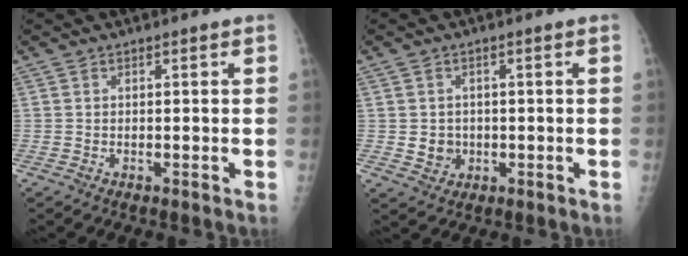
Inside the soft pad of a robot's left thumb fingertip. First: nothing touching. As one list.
[{"total": 3.6, "force": [-0.3, 3.3, 1.4], "torque": [-0.005, 0.001, 0.005]}]